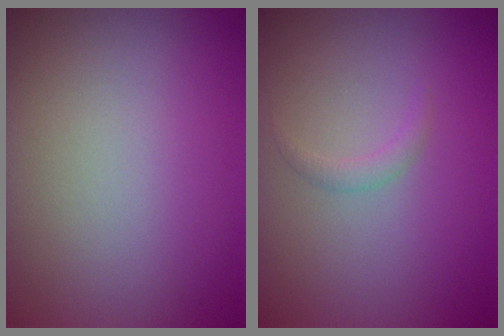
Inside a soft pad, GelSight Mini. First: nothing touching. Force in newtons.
{"total": 0.9, "press": 0.9, "slide": 0.1}